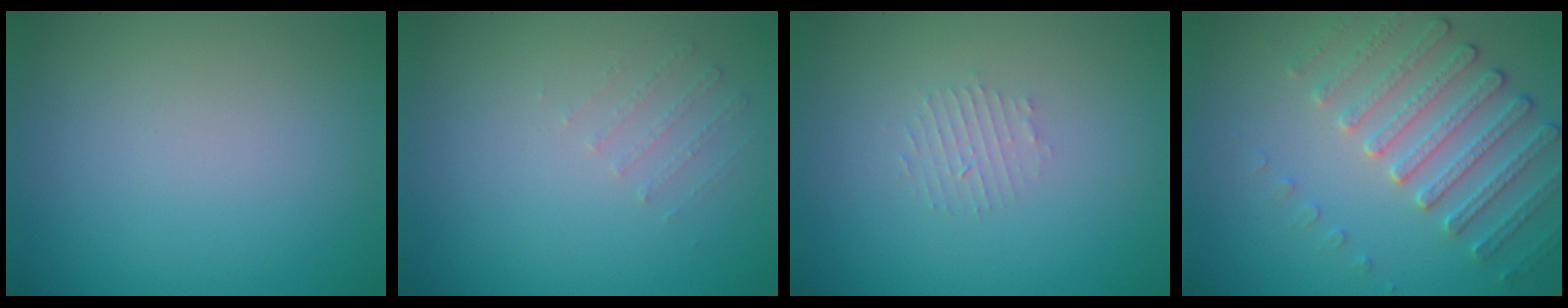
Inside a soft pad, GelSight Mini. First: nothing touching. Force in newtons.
{"total": 0.6, "press": 0.5, "slide": 0.4}
{"total": 1.2, "press": 1.1, "slide": 0.2}
{"total": 3.3, "press": 3.0, "slide": 1.4}